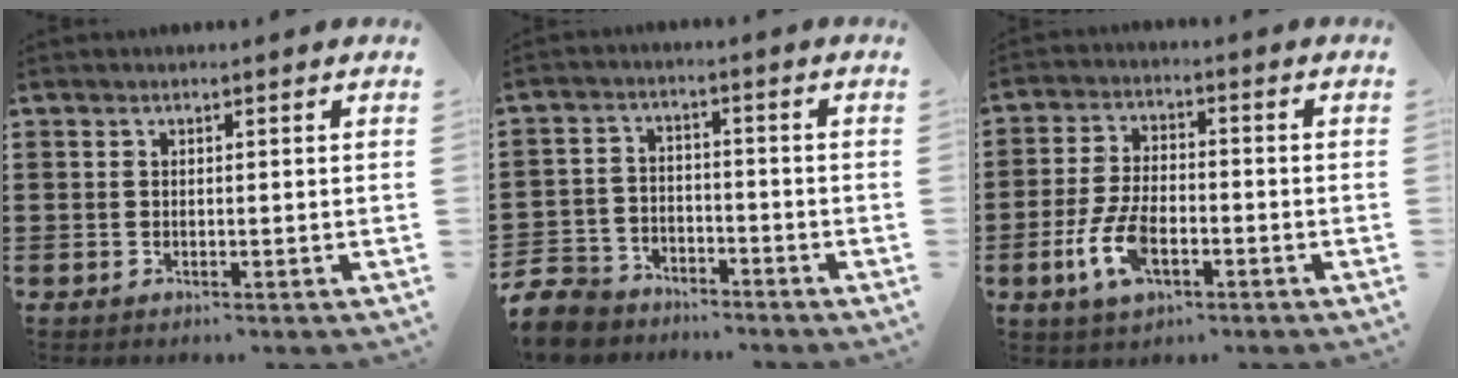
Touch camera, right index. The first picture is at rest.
{"total": 6.7, "force": [-6.3, 2.1, 0.8], "torque": [-0.044, 0.007, -0.132]}
{"total": 7.5, "force": [-3.1, 3.4, 6.0], "torque": [-0.146, -0.008, -0.063]}